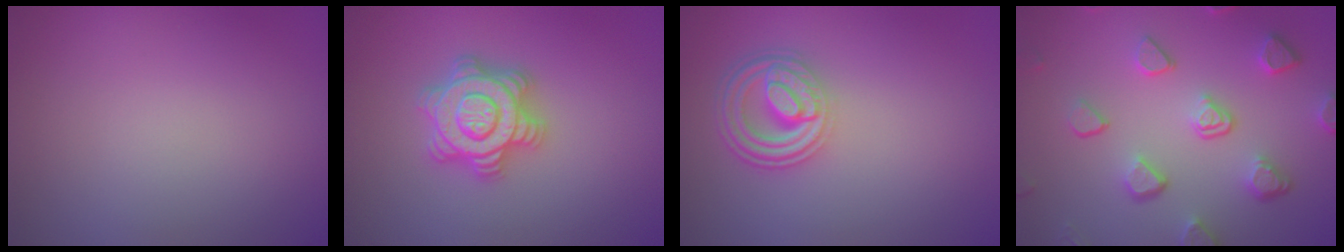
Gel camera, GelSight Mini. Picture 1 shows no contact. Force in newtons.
{"total": 4.8, "press": 4.8, "slide": 0.7}
{"total": 4.6, "press": 3.5, "slide": 3.0}
{"total": 5.0, "press": 3.8, "slide": 3.2}